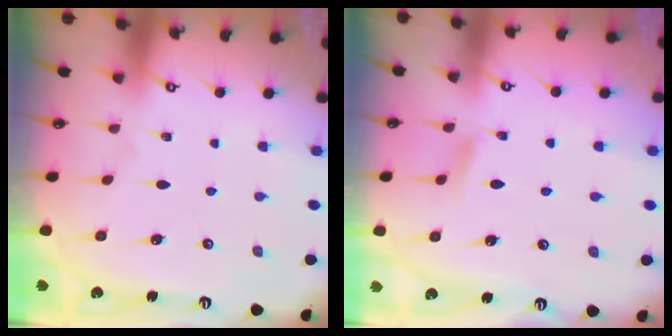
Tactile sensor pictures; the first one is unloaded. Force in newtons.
{"total": 5.5, "press": 5.4, "slide": 0.6}